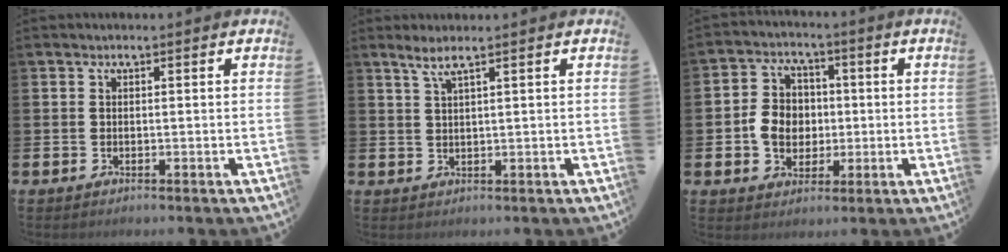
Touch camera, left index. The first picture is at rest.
{"total": 2.1, "force": [1.4, 0.0, 1.6], "torque": [-0.033, 0.002, 0.024]}
{"total": 6.1, "force": [-0.2, 5.4, 2.7], "torque": [-0.052, 0.013, -0.009]}